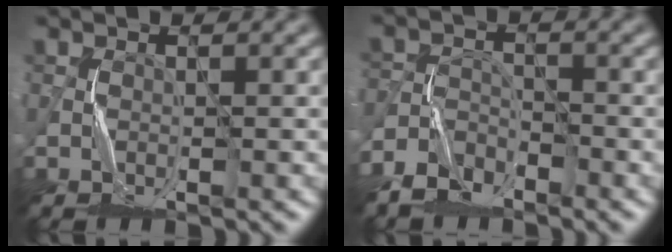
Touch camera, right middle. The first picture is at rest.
{"total": 3.7, "force": [-3.0, 1.9, 1.3], "torque": [-0.026, 0.000, -0.066]}